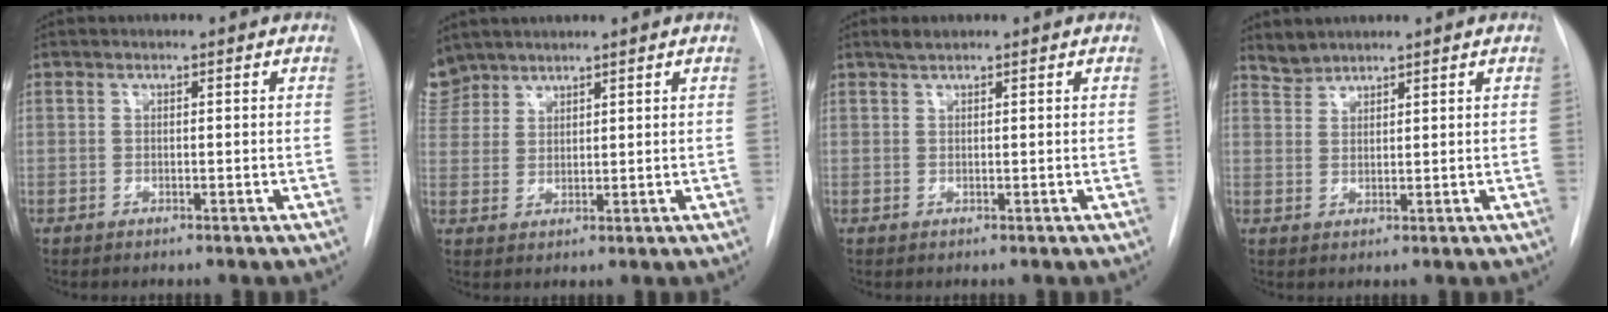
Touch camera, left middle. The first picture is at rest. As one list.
[{"total": 5.8, "force": [5.0, 2.9, 0.2], "torque": [-0.005, 0.009, 0.107]}, {"total": 1.2, "force": [1.0, 0.2, 0.6], "torque": [-0.016, 0.006, 0.023]}, {"total": 2.3, "force": [2.2, 0.3, -0.3], "torque": [0.007, 0.006, 0.045]}]